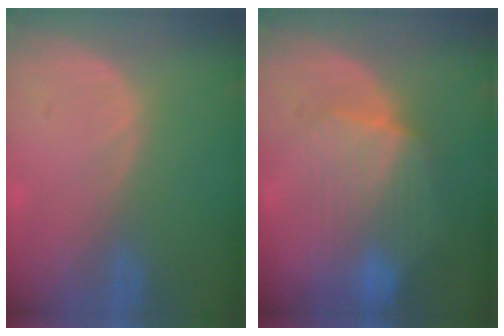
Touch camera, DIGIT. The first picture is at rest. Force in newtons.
{"total": 8.3, "press": 8.1, "slide": 1.7}